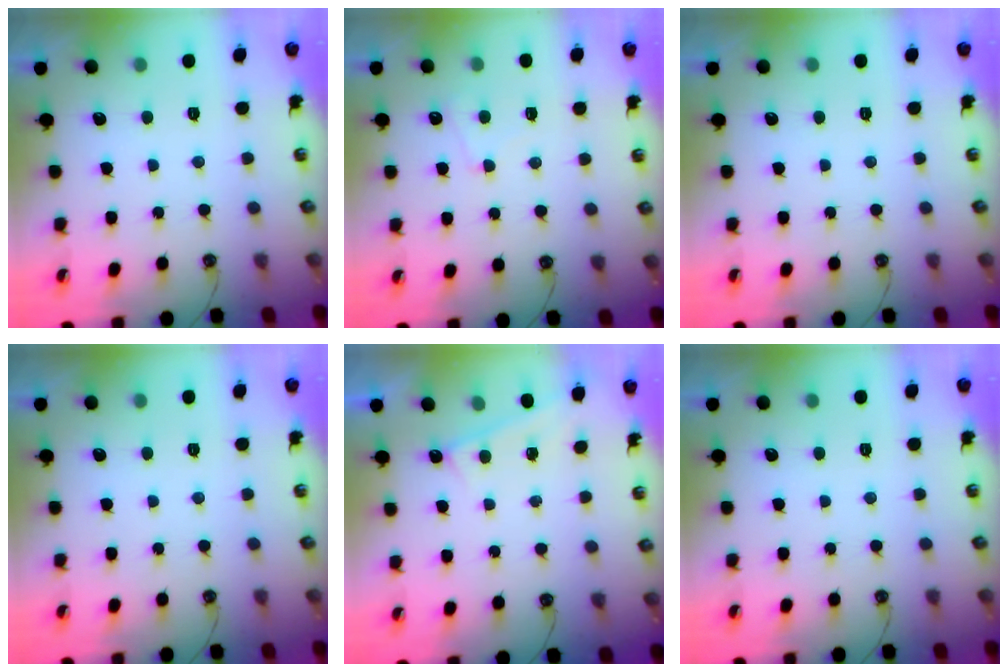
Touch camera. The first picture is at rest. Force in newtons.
{"total": 1.3, "press": 1.2, "slide": 0.6}
{"total": 0.0}
{"total": 0.0}
{"total": 0.6, "press": 0.5, "slide": 0.1}
{"total": 0.0}